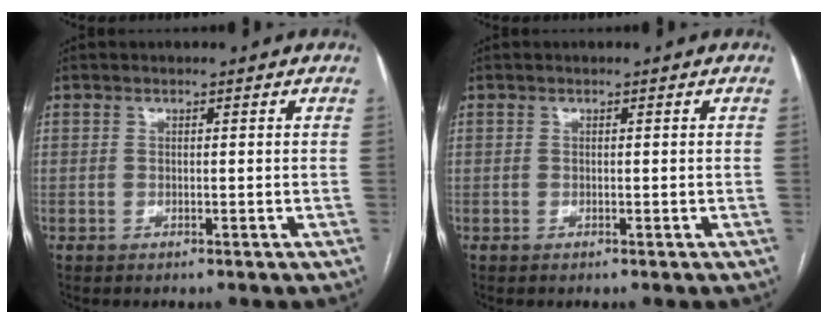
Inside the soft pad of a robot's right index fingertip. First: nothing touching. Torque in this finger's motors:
{"motor_torque": [0.03, 0.03, -0.02, 0.00]}